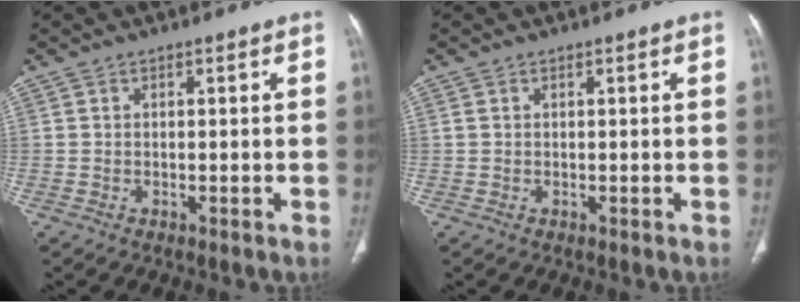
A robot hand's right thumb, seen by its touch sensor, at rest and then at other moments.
{"total": 0.5, "force": [0.3, 0.3, 0.3], "torque": [-0.008, 0.008, 0.009]}